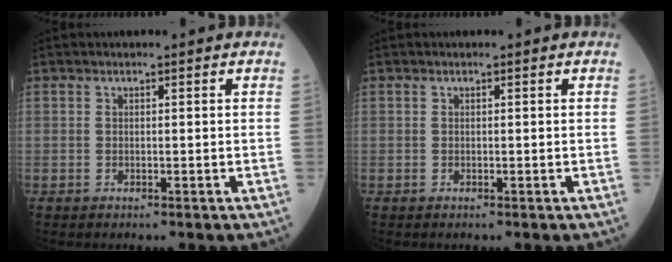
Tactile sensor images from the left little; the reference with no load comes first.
{"total": 0.0}